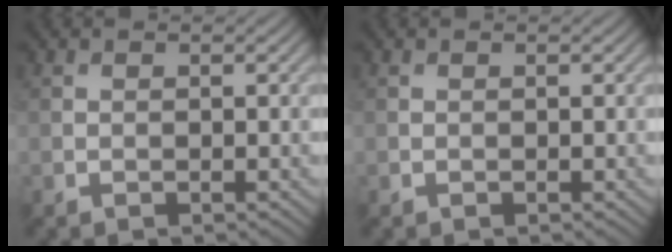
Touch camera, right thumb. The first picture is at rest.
{"total": 0.0}